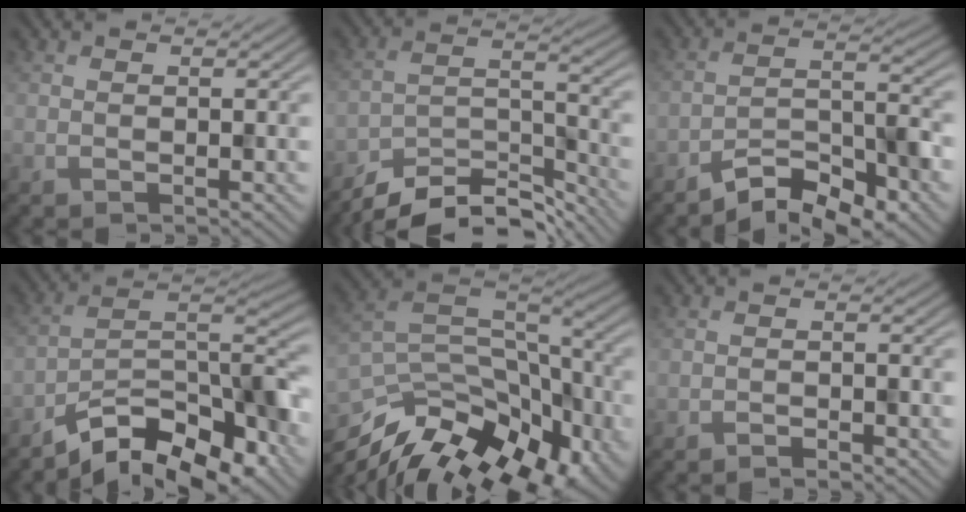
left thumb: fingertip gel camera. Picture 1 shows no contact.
{"total": 9.0, "force": [-7.8, 2.5, 3.7], "torque": [-0.064, -0.001, -0.144]}
{"total": 7.4, "force": [-5.6, 2.1, 4.4], "torque": [-0.070, 0.006, -0.104]}
{"total": 12.4, "force": [-8.7, 4.3, 7.7], "torque": [-0.115, 0.000, -0.167]}
{"total": 16.3, "force": [-10.6, 7.8, 9.7], "torque": [-0.220, -0.029, -0.160]}
{"total": 1.3, "force": [-1.1, 0.2, 0.8], "torque": [-0.011, 0.003, -0.020]}